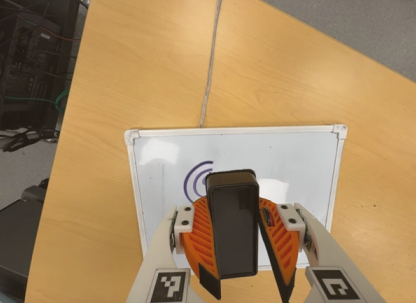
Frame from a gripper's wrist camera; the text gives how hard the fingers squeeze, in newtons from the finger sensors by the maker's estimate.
{"total": 8.4, "left": 9.5, "right": 7.4}